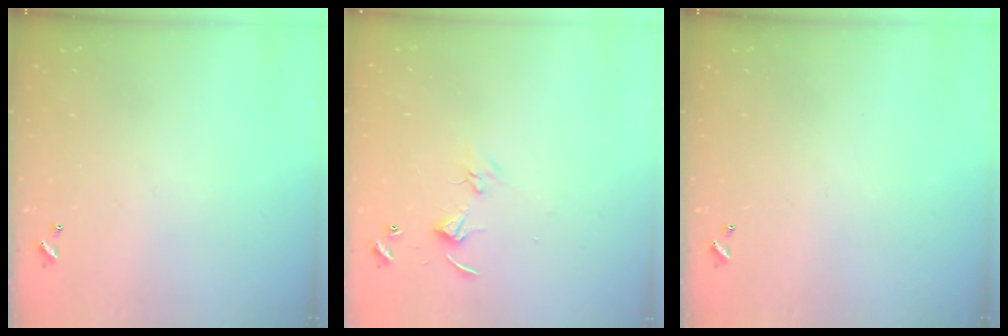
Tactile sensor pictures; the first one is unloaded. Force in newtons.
{"total": 4.2, "press": 4.2, "slide": 0.5}
{"total": 0.0}